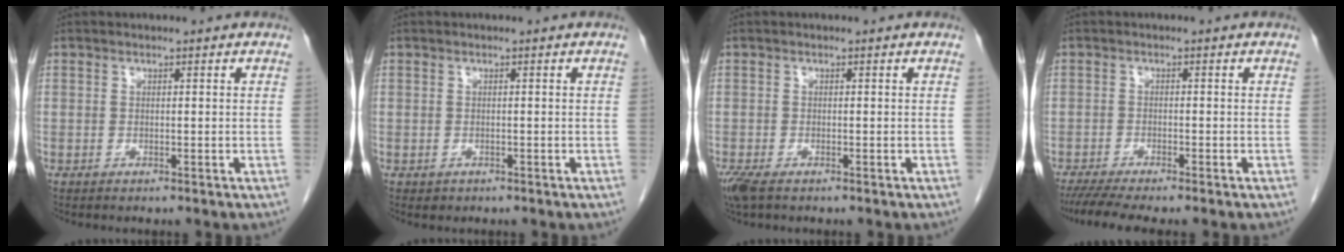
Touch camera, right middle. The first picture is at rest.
{"total": 0.9, "force": [-0.4, 0.7, 0.2], "torque": [-0.005, 0.003, 0.001]}
{"total": 3.7, "force": [-2.4, 1.4, 2.4], "torque": [-0.058, -0.013, -0.042]}
{"total": 6.2, "force": [-5.1, -0.1, 3.4], "torque": [-0.050, -0.013, -0.083]}